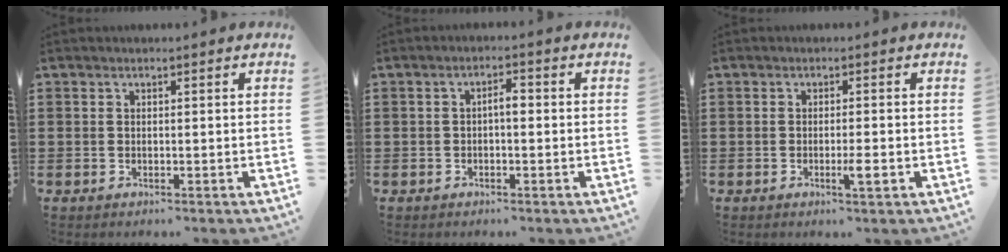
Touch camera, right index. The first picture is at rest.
{"total": 2.1, "force": [-0.3, 0.6, 2.0], "torque": [-0.038, 0.004, -0.007]}
{"total": 2.7, "force": [-1.1, 0.2, 2.4], "torque": [-0.048, -0.006, -0.022]}